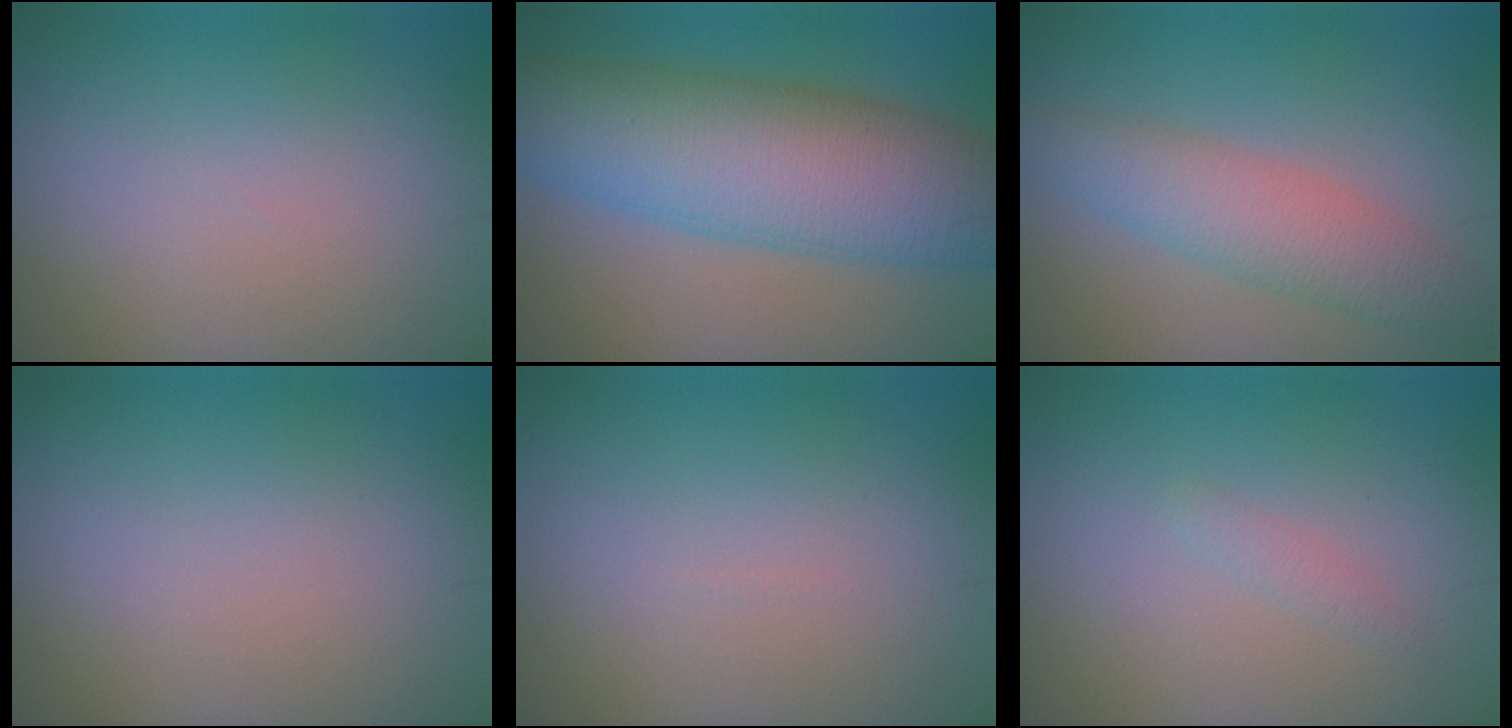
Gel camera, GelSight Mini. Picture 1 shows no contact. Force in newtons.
{"total": 12.1, "press": 12.1, "slide": 0.3}
{"total": 4.8, "press": 4.8, "slide": 0.1}
{"total": 0.0}
{"total": 0.0}
{"total": 0.9, "press": 0.9, "slide": 0.0}